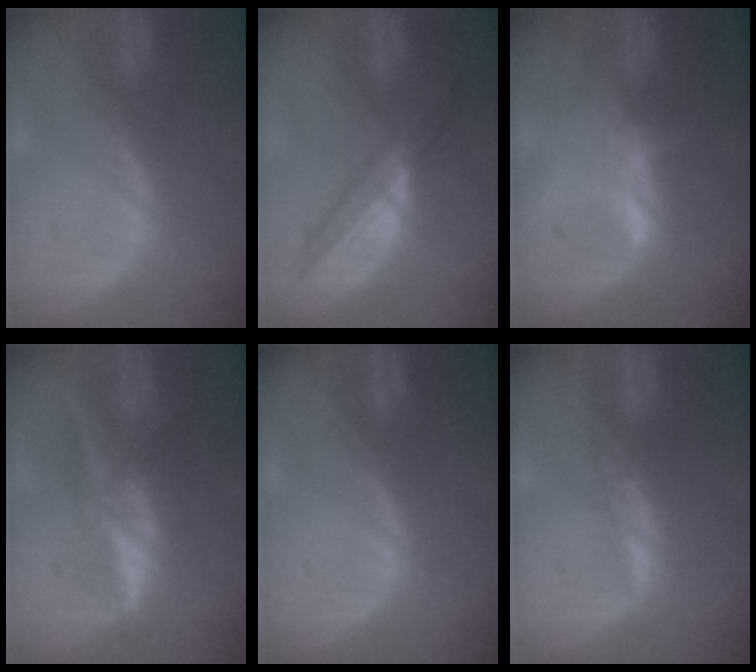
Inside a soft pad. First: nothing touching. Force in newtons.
{"total": 5.8, "press": 5.7, "slide": 1.4}
{"total": 2.3, "press": 2.3, "slide": 0.4}
{"total": 5.9, "press": 5.5, "slide": 1.9}
{"total": 0.0}
{"total": 1.6, "press": 1.5, "slide": 0.5}